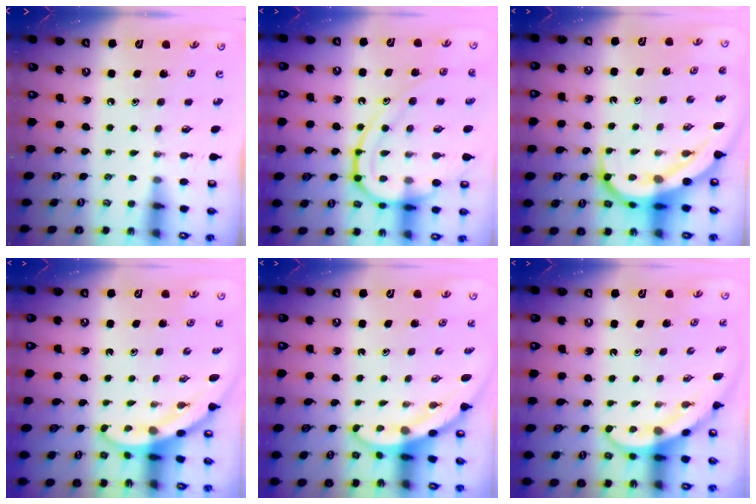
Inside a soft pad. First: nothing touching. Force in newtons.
{"total": 14.9, "press": 14.8, "slide": 1.3}
{"total": 10.3, "press": 10.2, "slide": 1.3}
{"total": 3.1, "press": 3.1, "slide": 0.2}
{"total": 3.0, "press": 3.0, "slide": 0.1}
{"total": 3.8, "press": 3.8, "slide": 0.2}